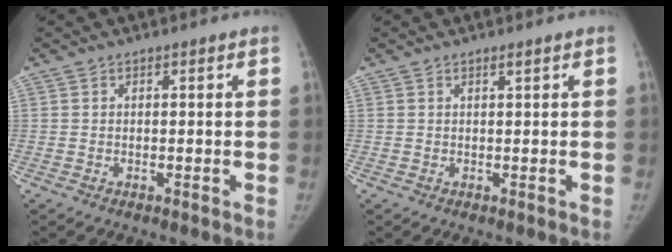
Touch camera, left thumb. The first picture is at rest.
{"total": 0.6, "force": [0.4, -0.1, 0.4], "torque": [-0.007, -0.002, 0.007]}